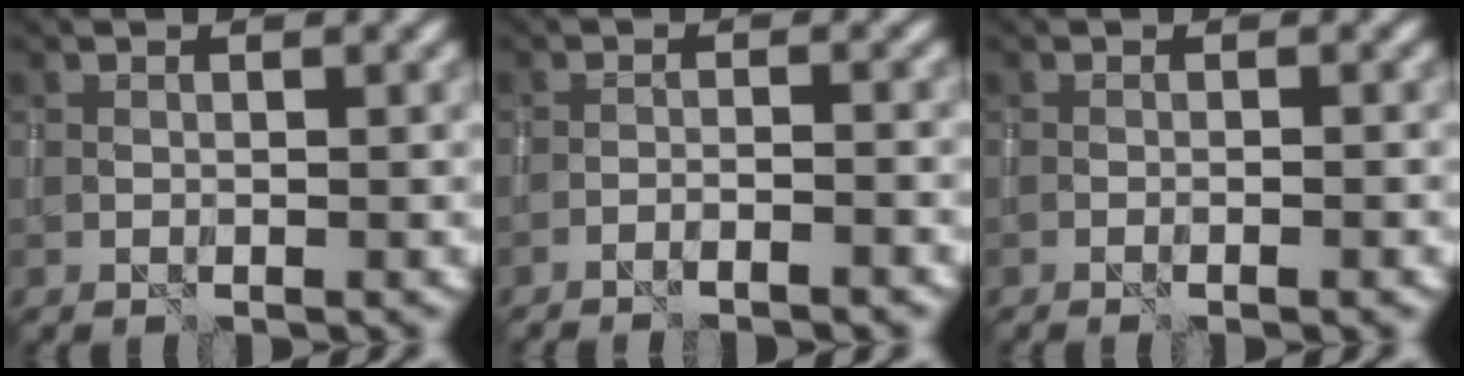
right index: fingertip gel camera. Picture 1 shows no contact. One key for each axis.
{"total": 2.7, "fx": -2.3, "fy": 0.3, "fz": 1.4, "tx": -0.020, "ty": 0.008, "tz": -0.043}
{"total": 1.5, "fx": -0.7, "fy": 0.3, "fz": 1.3, "tx": -0.018, "ty": 0.003, "tz": -0.017}